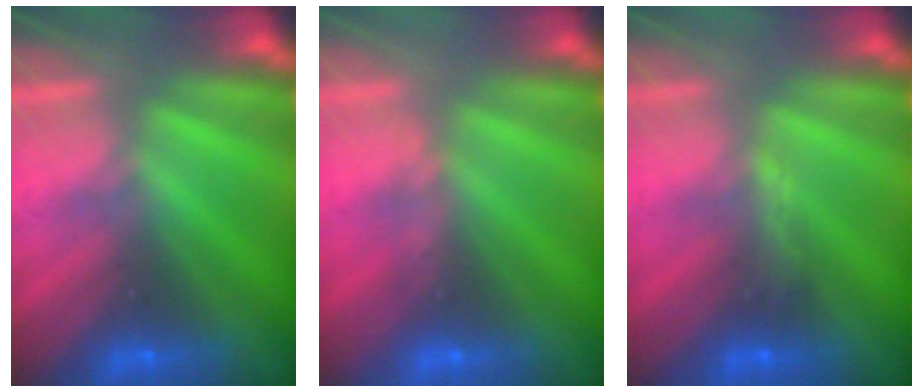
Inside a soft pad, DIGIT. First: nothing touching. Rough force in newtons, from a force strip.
{"total": 3.1}
{"total": 2.9}